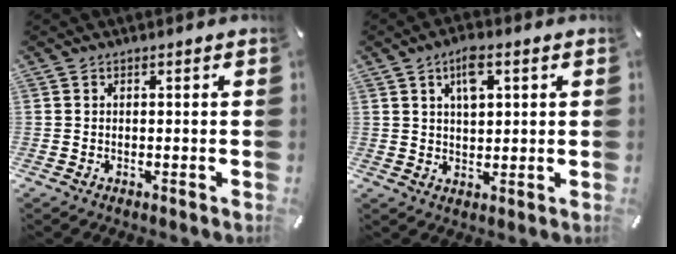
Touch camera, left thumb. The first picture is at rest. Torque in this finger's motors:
{"motor_torque": [0.19, -0.08, 0.09, 0.04, 0.02]}